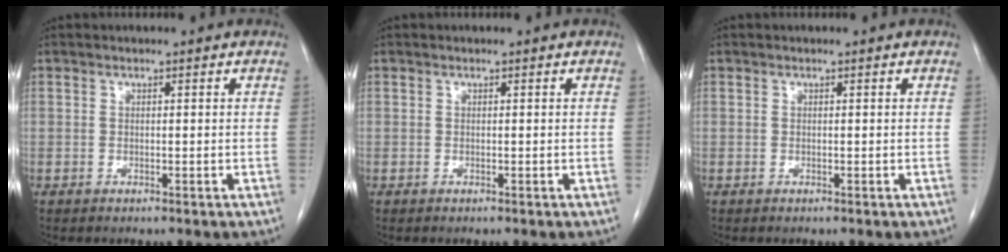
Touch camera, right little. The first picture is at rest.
{"total": 0.0}
{"total": 0.0}